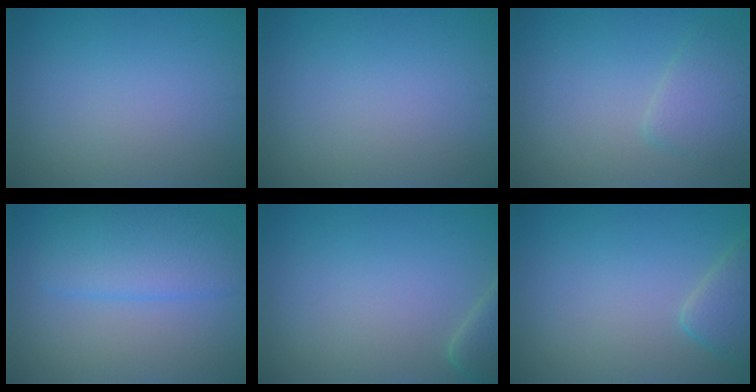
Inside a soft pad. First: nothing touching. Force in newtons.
{"total": 0.0}
{"total": 2.5, "press": 2.5, "slide": 0.2}
{"total": 4.0, "press": 4.0, "slide": 0.4}
{"total": 2.3, "press": 2.3, "slide": 0.3}
{"total": 2.9, "press": 2.9, "slide": 0.2}